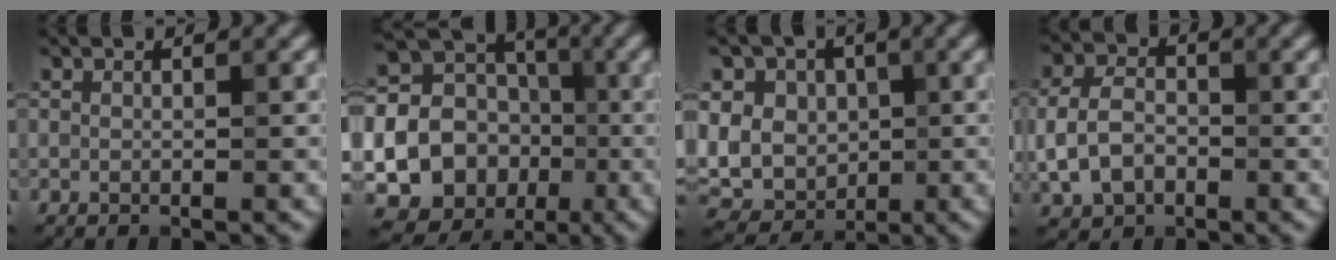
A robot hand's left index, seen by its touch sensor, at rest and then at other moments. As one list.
[{"total": 22.9, "force": [-3.5, 21.4, 7.4], "torque": [-0.180, -0.002, -0.106]}, {"total": 13.6, "force": [2.0, 11.4, 7.1], "torque": [-0.138, 0.043, 0.008]}, {"total": 4.1, "force": [-0.9, 2.9, 2.7], "torque": [-0.064, 0.004, -0.018]}]